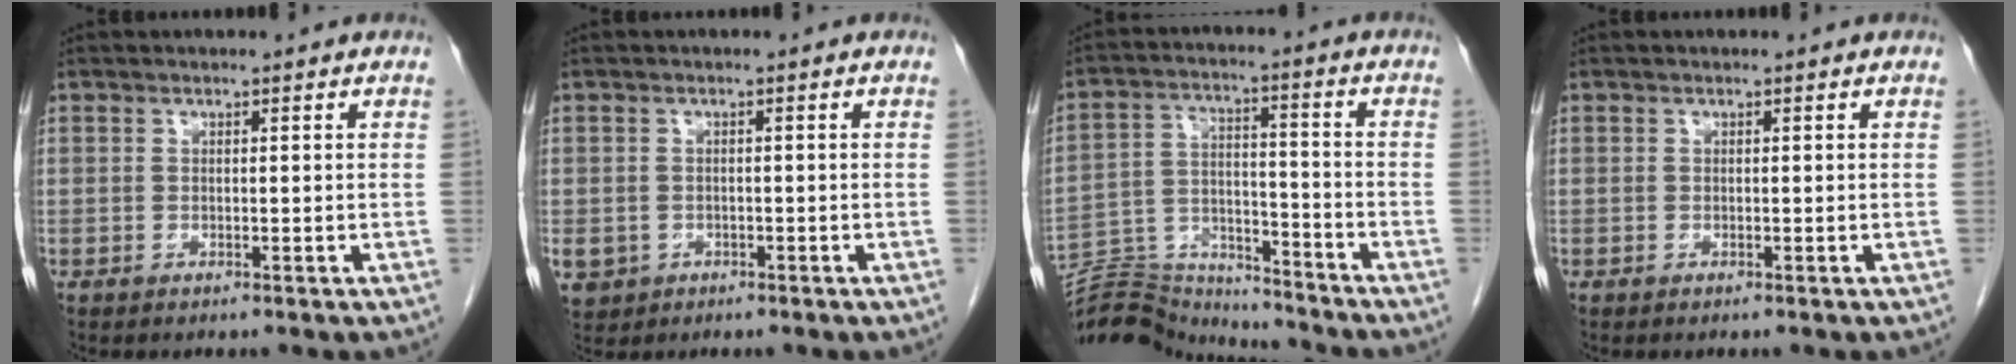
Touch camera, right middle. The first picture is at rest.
{"total": 6.4, "force": [-2.6, 5.5, 1.8], "torque": [-0.052, -0.002, -0.033]}
{"total": 16.2, "force": [-15.9, 1.9, 2.3], "torque": [-0.048, 0.021, -0.258]}
{"total": 0.0}